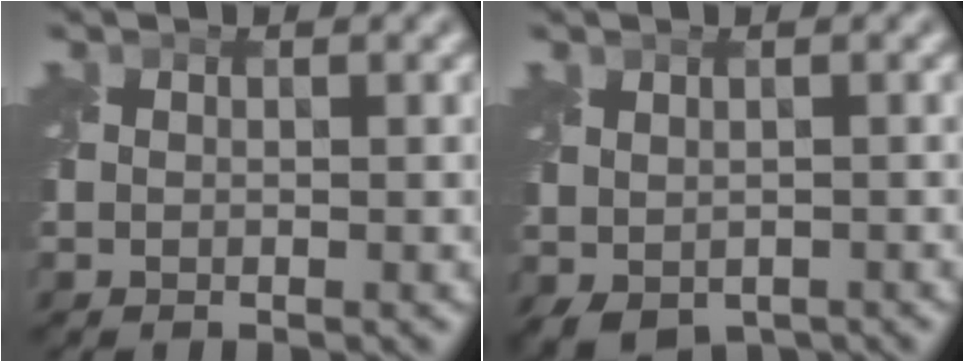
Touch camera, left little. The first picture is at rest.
{"total": 2.2, "force": [-0.8, 1.6, 1.4], "torque": [-0.029, -0.004, -0.003]}